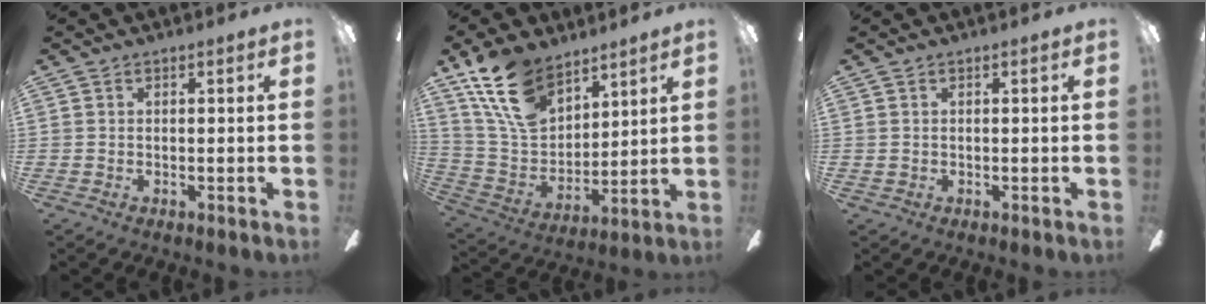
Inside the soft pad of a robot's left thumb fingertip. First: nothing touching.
{"total": 17.2, "force": [11.7, 9.3, 8.5], "torque": [-0.186, -0.047, 0.222]}
{"total": 0.7, "force": [0.3, 0.6, 0.3], "torque": [-0.008, 0.004, 0.004]}